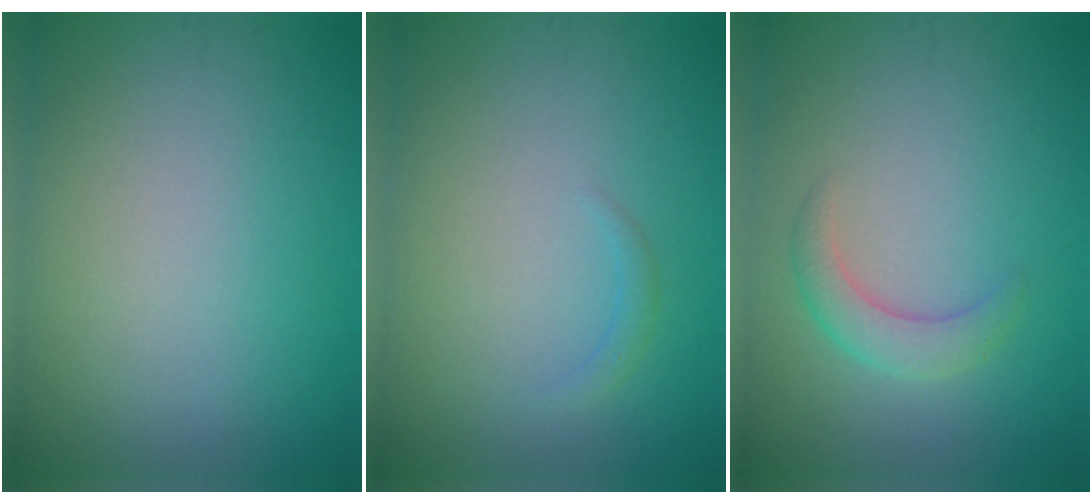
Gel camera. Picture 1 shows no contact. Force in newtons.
{"total": 0.8, "press": 0.8, "slide": 0.0}
{"total": 2.4, "press": 2.4, "slide": 0.2}